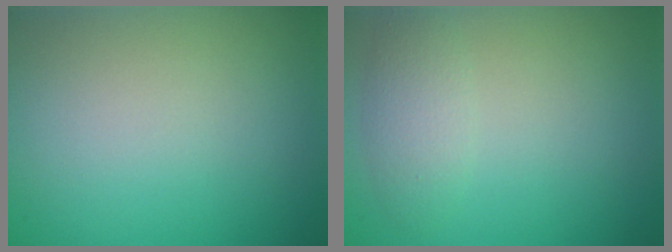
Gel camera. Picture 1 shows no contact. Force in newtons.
{"total": 2.1, "press": 2.1, "slide": 0.2}